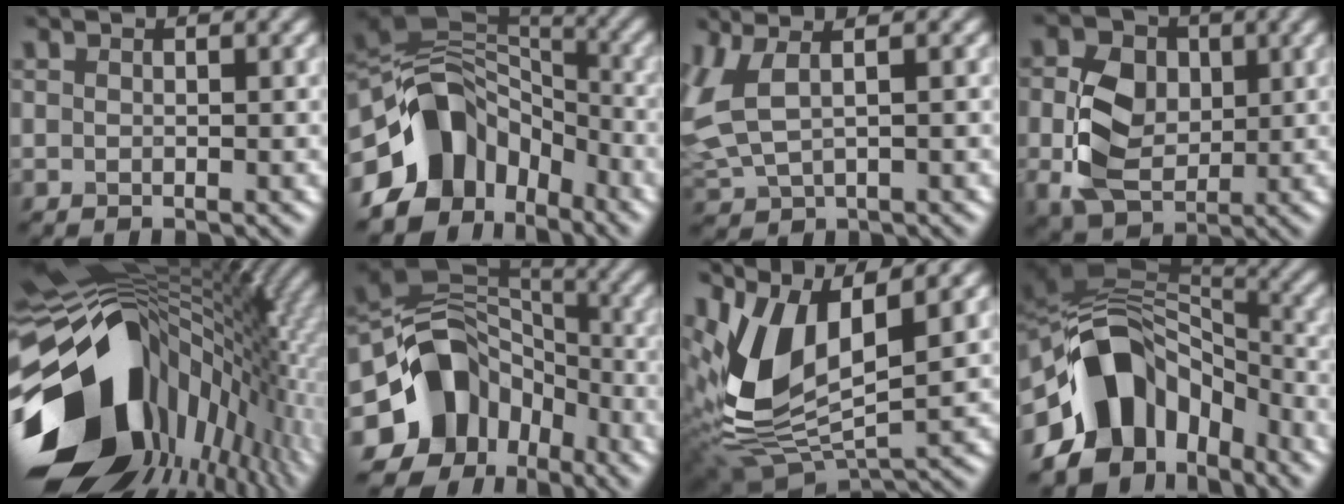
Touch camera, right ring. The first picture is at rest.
{"total": 10.7, "force": [-5.0, 7.6, 5.6], "torque": [-0.087, 0.025, -0.112]}
{"total": 5.1, "force": [1.3, 2.4, 4.2], "torque": [-0.121, 0.002, 0.033]}
{"total": 7.0, "force": [0.3, 5.2, 4.7], "torque": [-0.106, -0.005, 0.006]}
{"total": 19.1, "force": [-3.8, 12.5, 13.9], "torque": [-0.224, -0.037, -0.052]}
{"total": 11.0, "force": [-4.5, 8.6, 5.3], "torque": [-0.095, 0.013, -0.092]}
{"total": 10.7, "force": [2.8, 5.5, 8.7], "torque": [-0.200, -0.003, 0.051]}
{"total": 12.0, "force": [-5.3, 8.4, 6.8], "torque": [-0.103, 0.022, -0.108]}